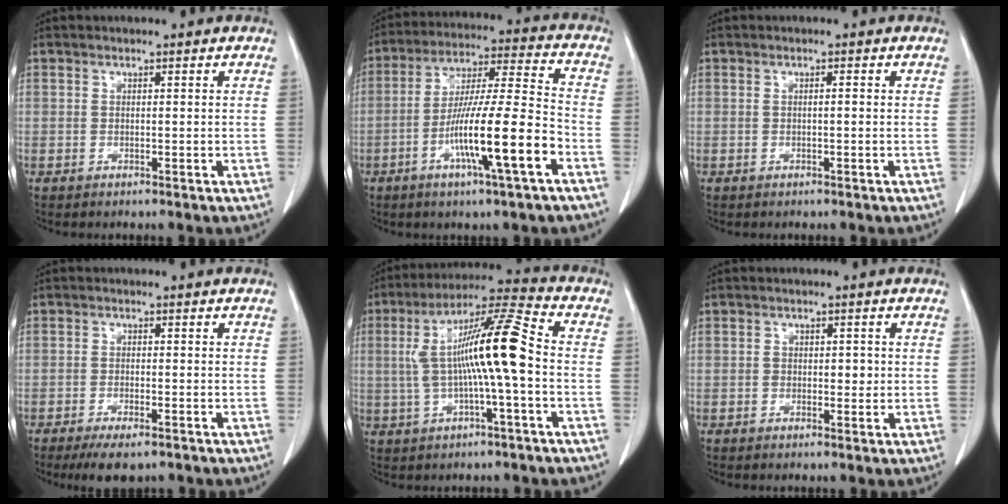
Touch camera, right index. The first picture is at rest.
{"total": 14.9, "force": [-5.8, 0.0, 13.7], "torque": [-0.248, -0.003, -0.102]}
{"total": 0.6, "force": [0.0, 0.0, 0.6], "torque": [-0.012, 0.002, 0.001]}
{"total": 5.5, "force": [-4.1, 1.6, 3.4], "torque": [-0.050, -0.008, -0.061]}
{"total": 13.1, "force": [-0.3, 0.5, 13.1], "torque": [-0.239, 0.026, -0.010]}
{"total": 2.2, "force": [0.0, 1.5, 1.6], "torque": [-0.023, 0.005, 0.001]}